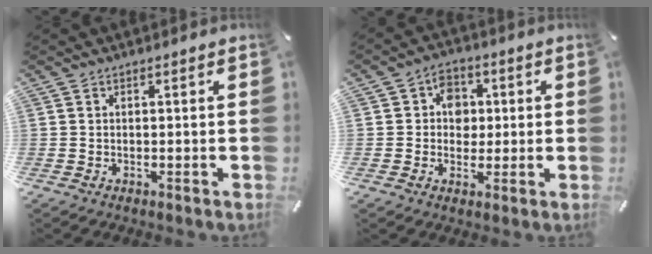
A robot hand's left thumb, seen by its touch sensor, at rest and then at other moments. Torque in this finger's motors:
{"motor_torque": [0.59, 0.69, 0.30, -0.32, 0.10]}